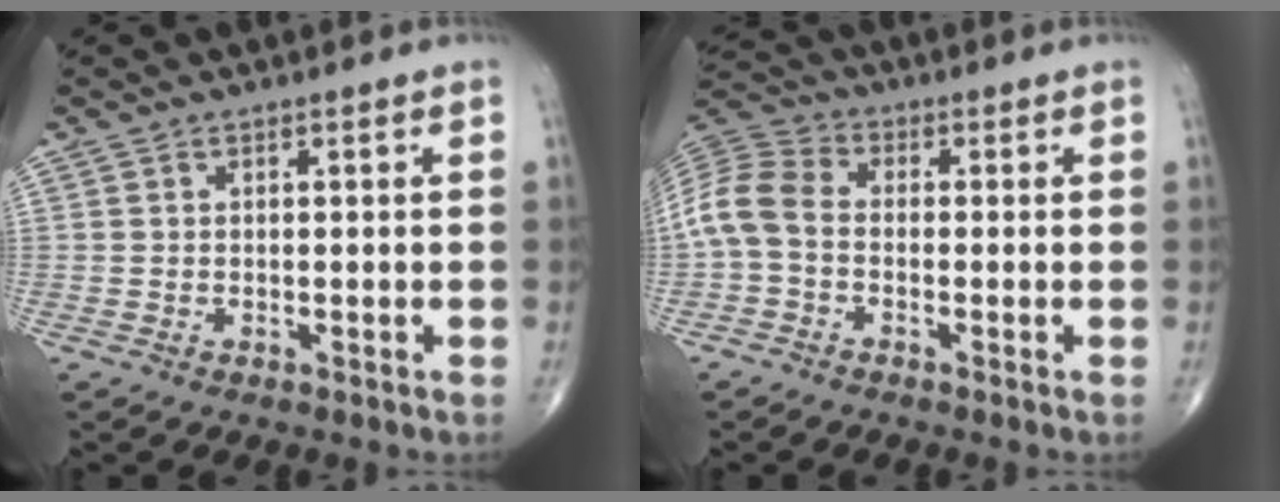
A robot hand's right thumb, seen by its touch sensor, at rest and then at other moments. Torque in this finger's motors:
{"motor_torque": [-0.01, 0.34, 0.68, -0.34, 0.23]}